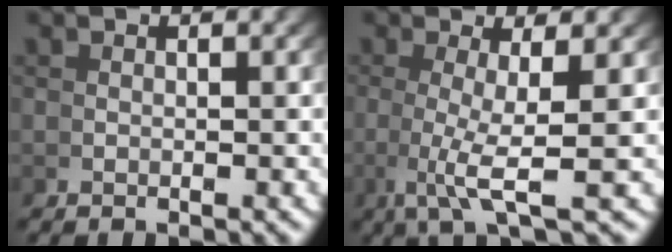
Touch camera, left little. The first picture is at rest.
{"total": 4.5, "force": [0.1, 0.6, 4.5], "torque": [-0.103, -0.020, 0.011]}